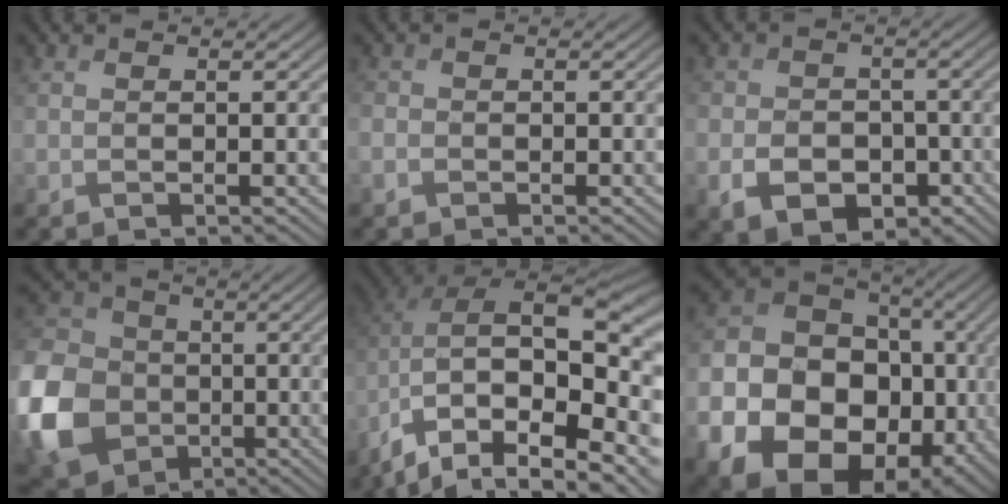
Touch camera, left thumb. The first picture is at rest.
{"total": 1.7, "force": [-0.9, 1.4, 0.5], "torque": [-0.013, -0.004, -0.025]}
{"total": 6.7, "force": [-2.7, 5.2, 3.2], "torque": [-0.059, -0.019, -0.054]}
{"total": 15.1, "force": [-3.9, 12.2, 7.9], "torque": [-0.237, -0.014, -0.095]}
{"total": 16.8, "force": [-8.1, 8.4, 12.1], "torque": [-0.269, -0.030, -0.111]}
{"total": 23.8, "force": [-6.5, 20.2, 10.9], "torque": [-0.261, -0.058, -0.110]}